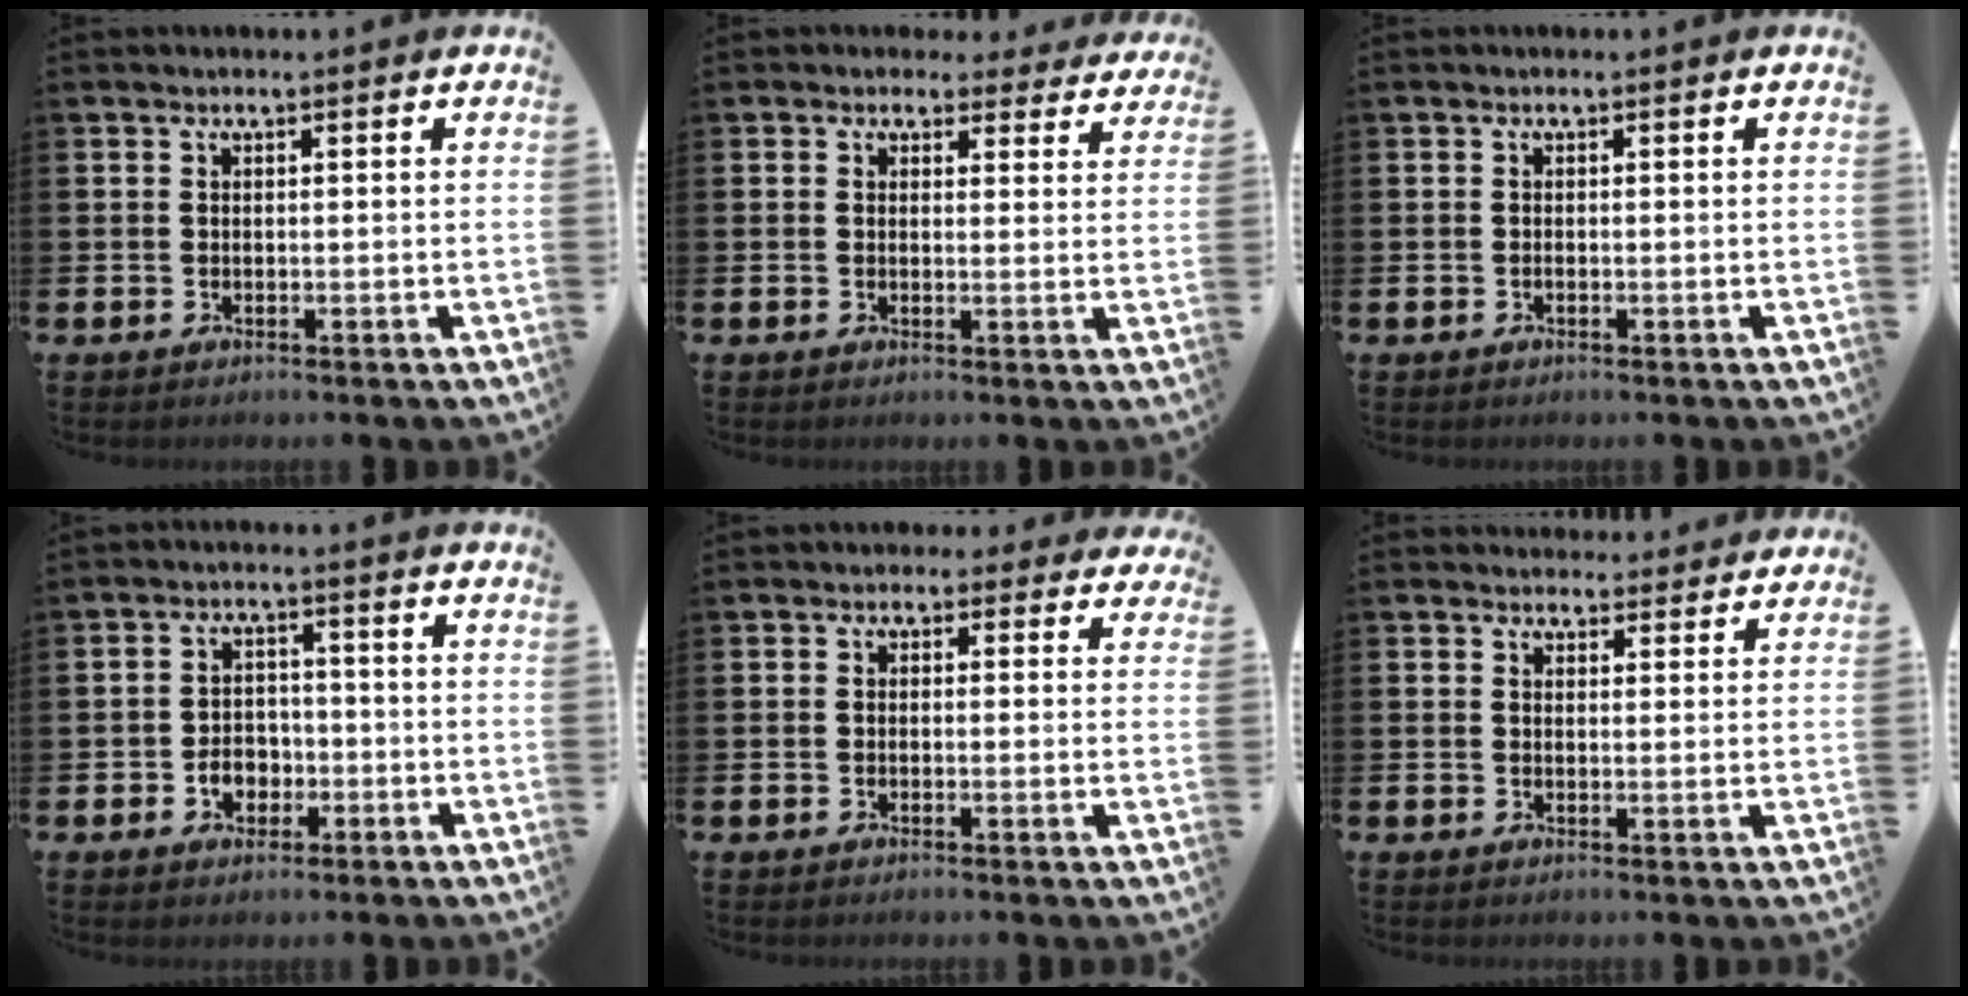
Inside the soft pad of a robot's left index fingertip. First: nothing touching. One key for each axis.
{"total": 2.9, "fx": 2.5, "fy": 1.5, "fz": 0.0, "tx": 0.001, "ty": -0.013, "tz": 0.041}
{"total": 0.0}
{"total": 3.6, "fx": -1.4, "fy": 2.8, "fz": 1.7, "tx": -0.021, "ty": -0.002, "tz": -0.033}
{"total": 1.1, "fx": 0.4, "fy": 1.1, "fz": 0.1, "tx": 0.000, "ty": 0.006, "tz": 0.004}
{"total": 3.0, "fx": 2.8, "fy": 1.0, "fz": -0.1, "tx": 0.010, "ty": -0.014, "tz": 0.050}